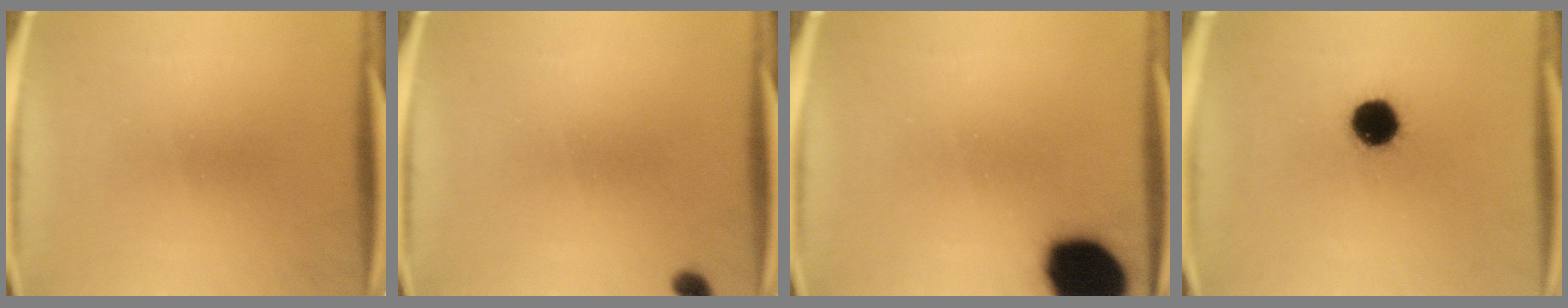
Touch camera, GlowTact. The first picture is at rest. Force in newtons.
{"total": 1.5}
{"total": 19.3}
{"total": 10.1}